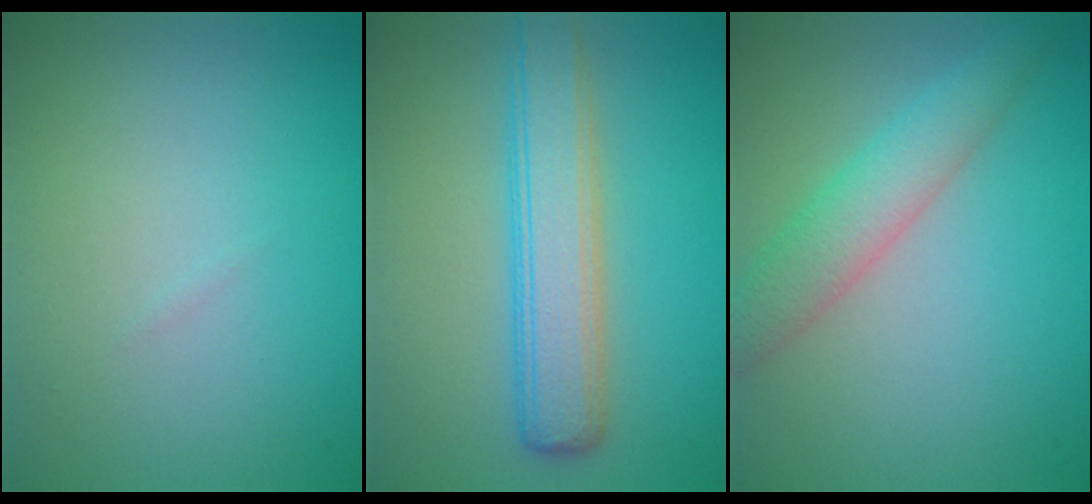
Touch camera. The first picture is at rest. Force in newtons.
{"total": 5.4, "press": 5.4, "slide": 0.1}
{"total": 3.7, "press": 3.7, "slide": 0.1}